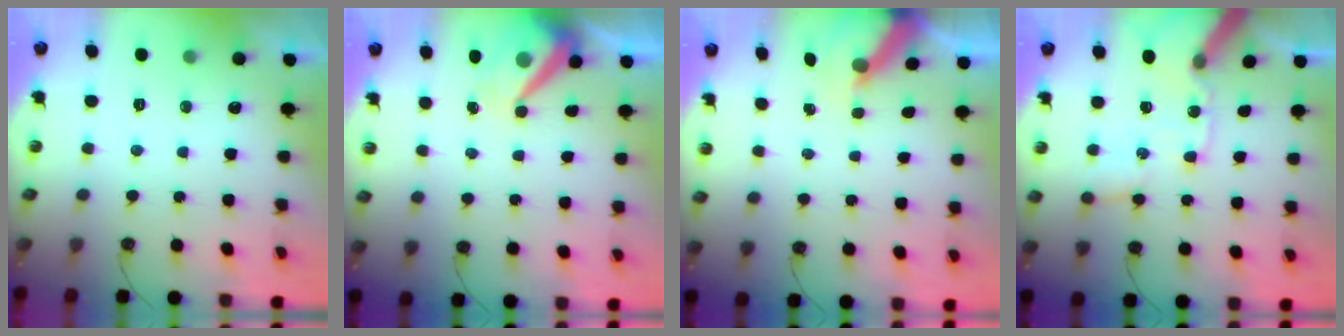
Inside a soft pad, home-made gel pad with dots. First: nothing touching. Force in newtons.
{"total": 9.4, "press": 9.3, "slide": 1.1}
{"total": 5.8, "press": 5.8, "slide": 0.3}
{"total": 12.7, "press": 12.6, "slide": 1.6}